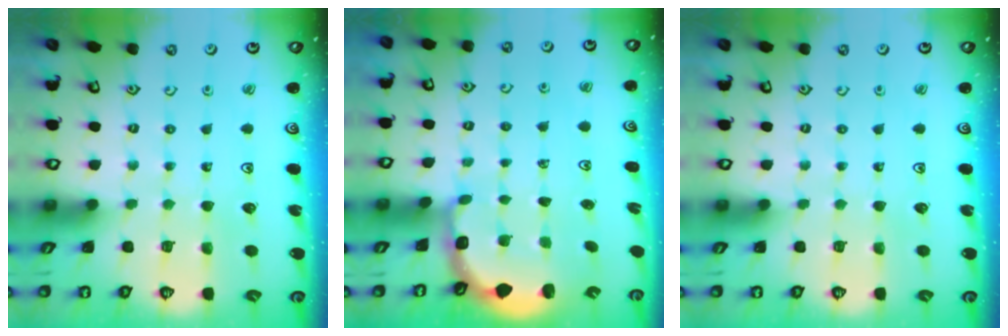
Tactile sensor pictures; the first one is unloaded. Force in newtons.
{"total": 2.7, "press": 2.1, "slide": 1.7}
{"total": 0.0}